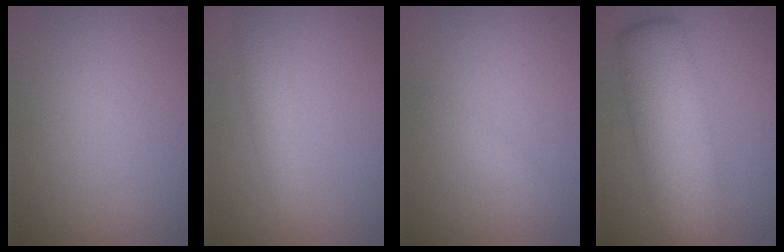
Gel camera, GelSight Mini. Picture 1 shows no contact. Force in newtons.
{"total": 2.5, "press": 2.5, "slide": 0.1}
{"total": 1.2, "press": 1.2, "slide": 0.0}
{"total": 9.1, "press": 9.1, "slide": 0.2}